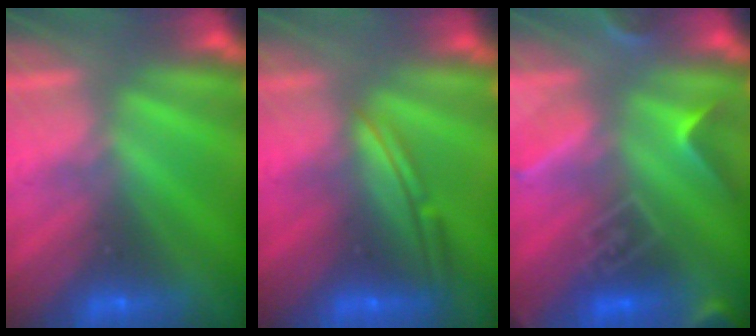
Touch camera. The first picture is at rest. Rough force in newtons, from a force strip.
{"total": 5.5}
{"total": 9.0}